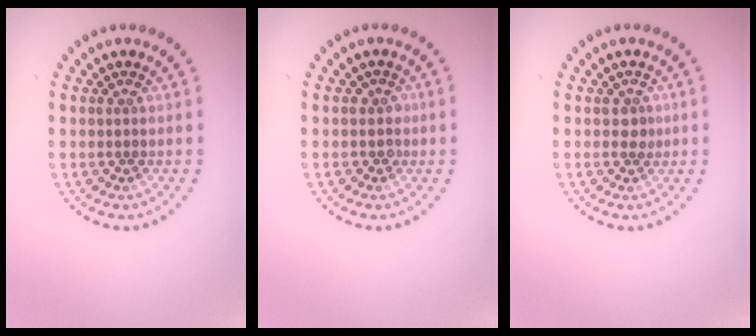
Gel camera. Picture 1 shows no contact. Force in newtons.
{"total": 1.0, "press": 0.8, "slide": 0.6}
{"total": 1.1, "press": 1.0, "slide": 0.5}